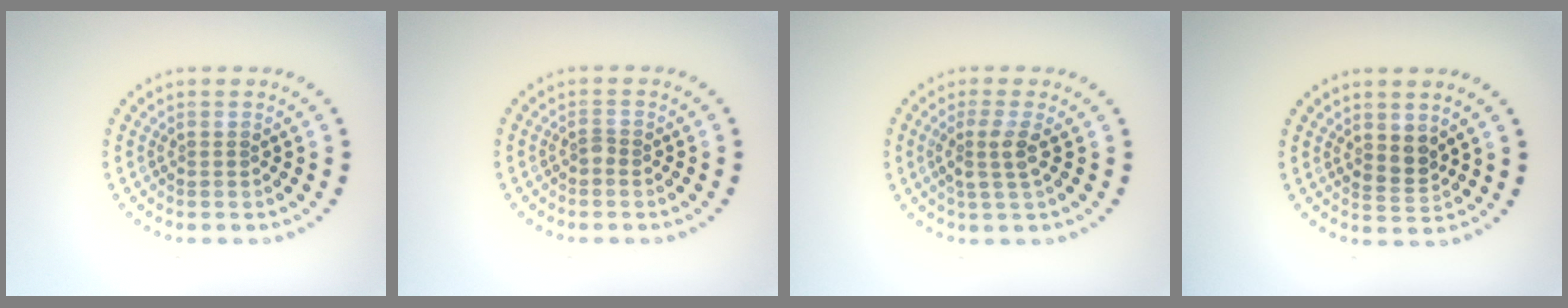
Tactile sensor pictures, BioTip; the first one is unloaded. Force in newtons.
{"total": 0.7, "press": 0.5, "slide": 0.4}
{"total": 2.2, "press": 1.9, "slide": 1.2}
{"total": 1.9, "press": 1.7, "slide": 1.0}